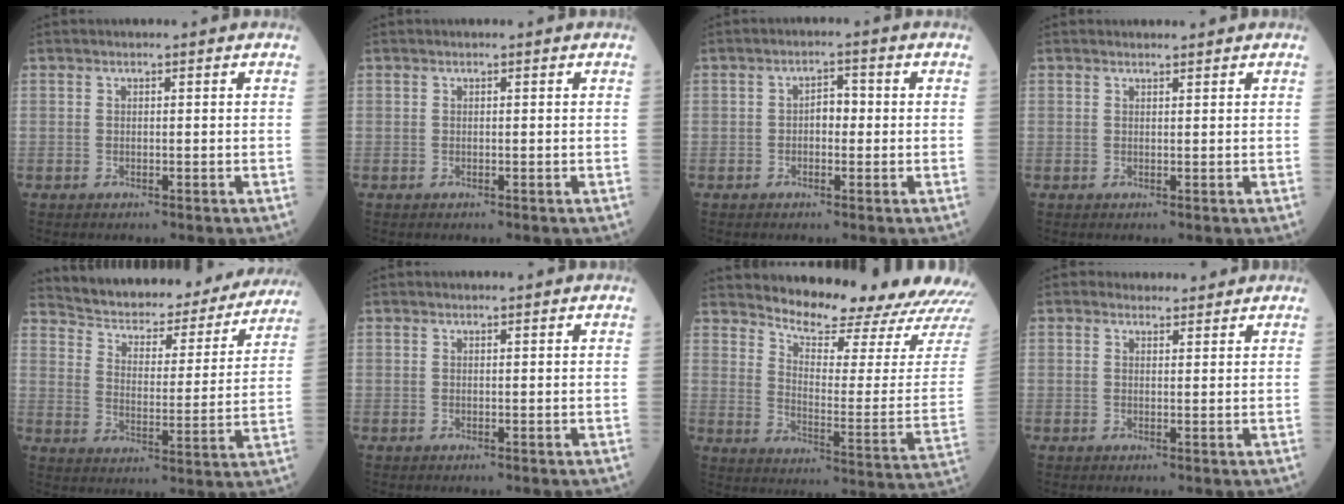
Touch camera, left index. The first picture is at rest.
{"total": 0.0}
{"total": 2.6, "force": [-0.2, 1.4, 2.1], "torque": [-0.028, 0.013, -0.007]}
{"total": 1.5, "force": [1.4, 0.1, 0.2], "torque": [-0.008, 0.005, 0.024]}
{"total": 24.1, "force": [22.1, 6.4, 7.1], "torque": [-0.105, -0.025, 0.285]}
{"total": 0.8, "force": [0.8, 0.0, 0.2], "torque": [-0.006, 0.005, 0.014]}
{"total": 18.6, "force": [17.7, 1.2, 5.6], "torque": [-0.085, -0.090, 0.225]}
{"total": 2.7, "force": [2.5, 1.0, 0.0], "torque": [-0.001, 0.007, 0.033]}